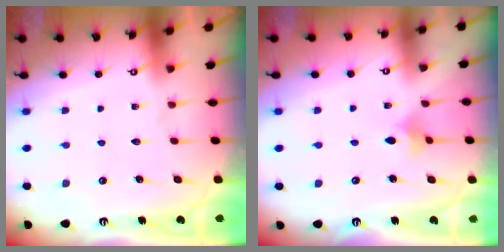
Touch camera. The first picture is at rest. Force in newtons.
{"total": 4.0, "press": 4.0, "slide": 0.7}